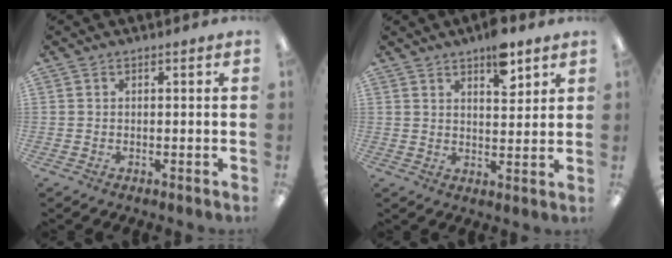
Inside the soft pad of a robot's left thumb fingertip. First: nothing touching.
{"total": 8.0, "force": [5.5, 3.2, 4.8], "torque": [-0.051, -0.033, 0.088]}